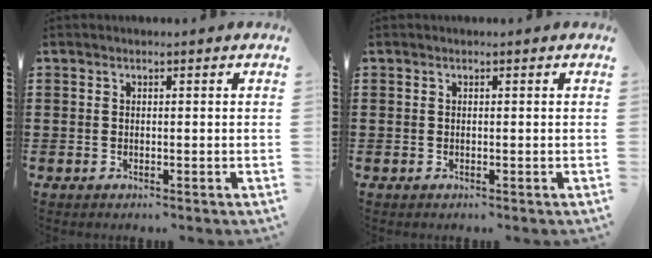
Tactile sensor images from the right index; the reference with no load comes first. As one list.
[{"total": 0.0}]